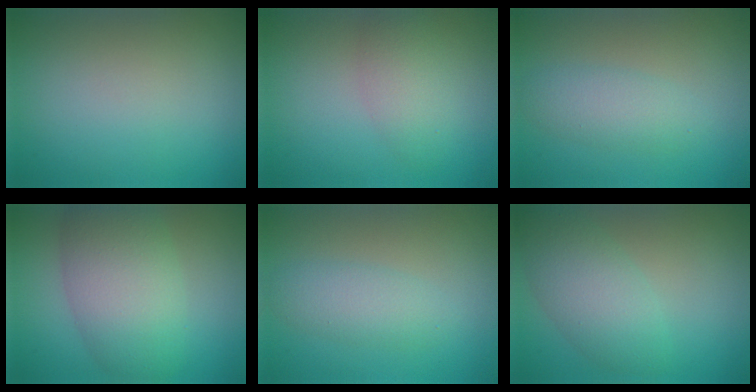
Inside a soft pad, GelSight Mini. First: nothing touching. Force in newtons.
{"total": 2.8, "press": 2.8, "slide": 0.1}
{"total": 2.8, "press": 2.8, "slide": 0.2}
{"total": 7.9, "press": 7.9, "slide": 0.2}
{"total": 2.8, "press": 2.8, "slide": 0.2}
{"total": 4.7, "press": 4.7, "slide": 0.2}